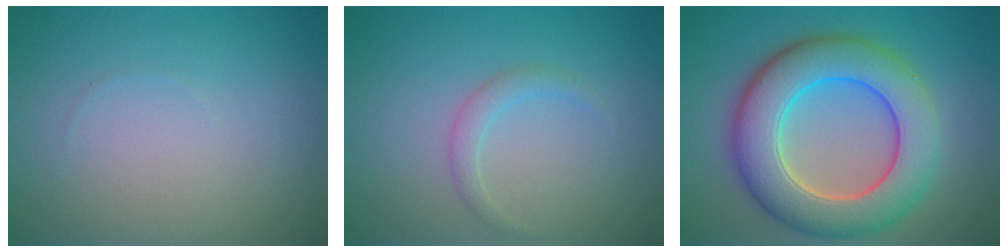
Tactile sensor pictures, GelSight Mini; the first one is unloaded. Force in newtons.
{"total": 1.4, "press": 1.4, "slide": 0.0}
{"total": 9.8, "press": 9.8, "slide": 0.4}